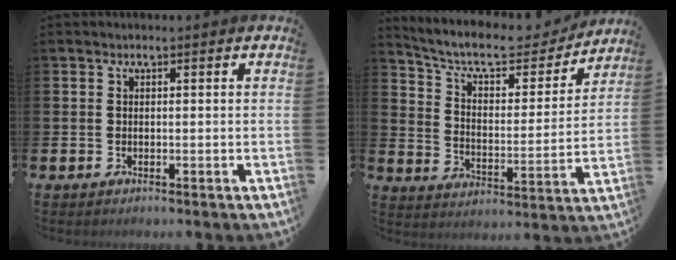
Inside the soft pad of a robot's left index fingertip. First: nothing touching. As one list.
[{"total": 9.2, "force": [8.2, 2.7, 3.3], "torque": [-0.087, -0.058, 0.136]}]